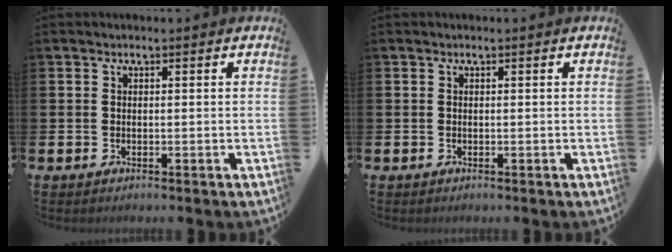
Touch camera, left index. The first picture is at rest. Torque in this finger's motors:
{"motor_torque": [-0.01, 0.01, 0.00, 0.01]}